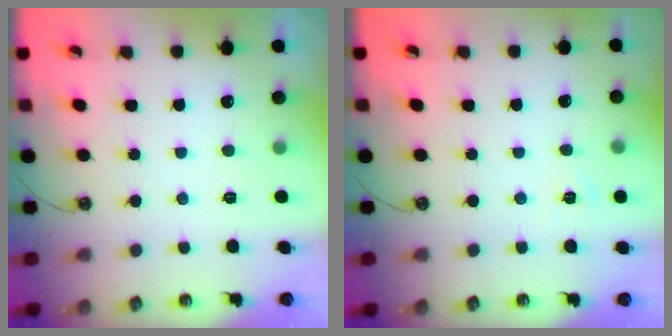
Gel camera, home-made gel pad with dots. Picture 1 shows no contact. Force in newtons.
{"total": 4.3, "press": 4.3, "slide": 0.4}